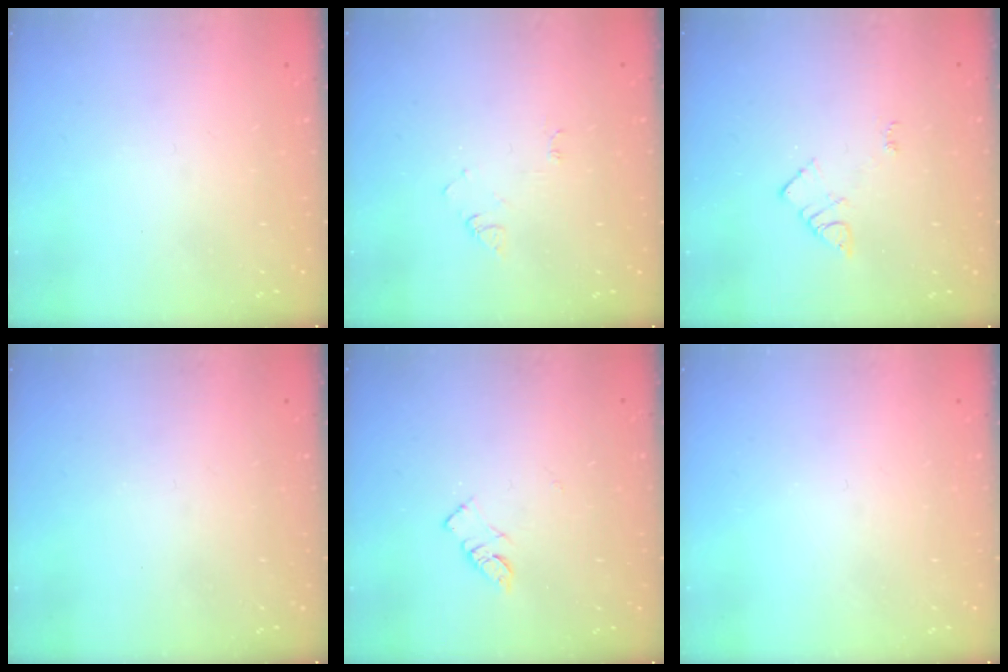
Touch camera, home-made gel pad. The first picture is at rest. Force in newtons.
{"total": 4.2, "press": 4.2, "slide": 0.5}
{"total": 4.5, "press": 4.4, "slide": 0.6}
{"total": 0.0}
{"total": 5.1, "press": 5.1, "slide": 0.5}
{"total": 0.0}